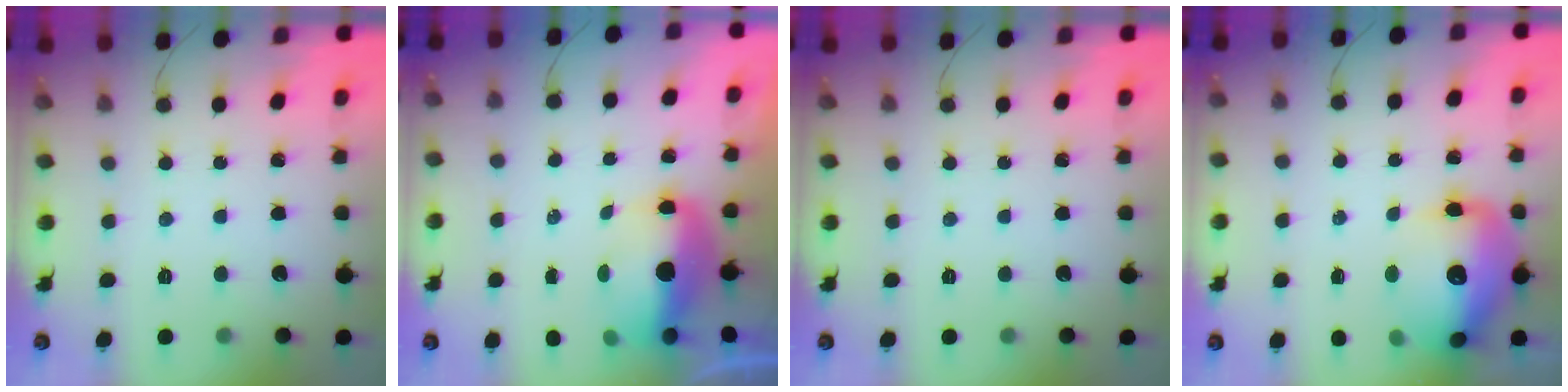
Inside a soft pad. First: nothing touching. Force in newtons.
{"total": 7.6, "press": 7.6, "slide": 1.1}
{"total": 0.0}
{"total": 17.3, "press": 16.8, "slide": 3.9}